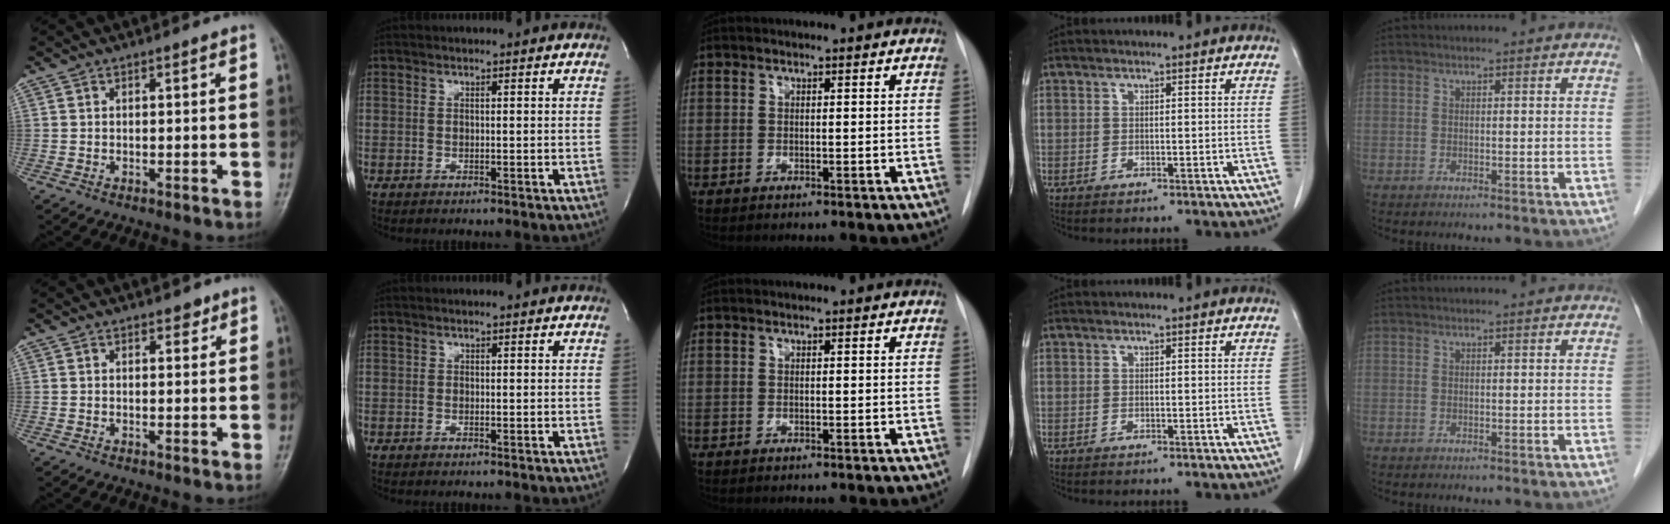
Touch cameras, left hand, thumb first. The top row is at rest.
{"thumb": {"total": 1.5, "force": [1.1, 0.9, 0.6], "torque": [0.004, -0.005, 0.012]}}